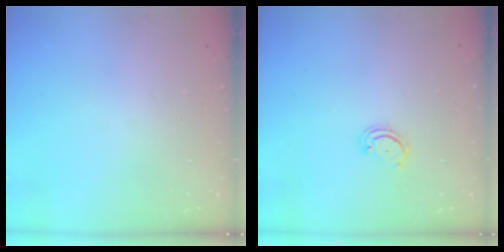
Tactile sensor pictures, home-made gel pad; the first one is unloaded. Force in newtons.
{"total": 2.6, "press": 2.6, "slide": 0.3}